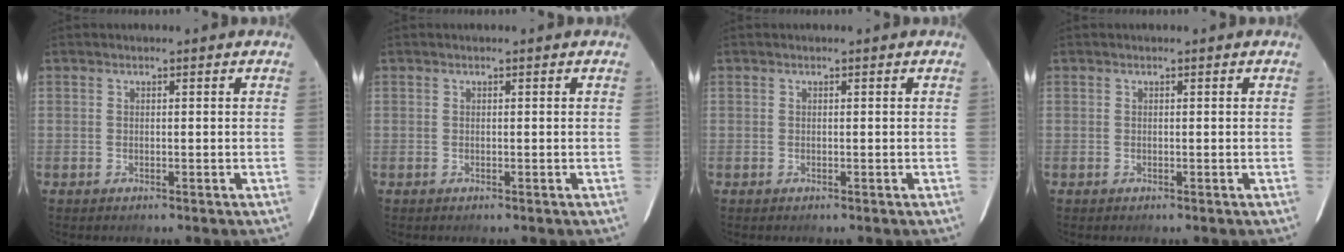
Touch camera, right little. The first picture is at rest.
{"total": 0.0}
{"total": 0.0}
{"total": 0.0}